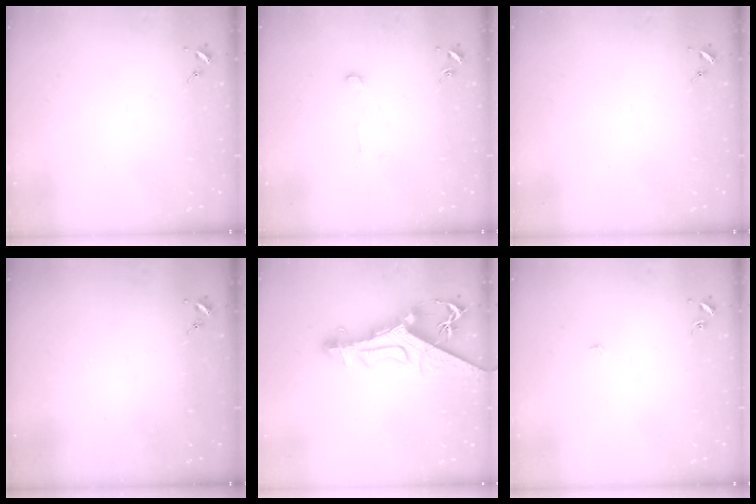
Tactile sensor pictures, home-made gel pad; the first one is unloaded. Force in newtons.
{"total": 3.7, "press": 3.7, "slide": 0.3}
{"total": 0.0}
{"total": 0.0}
{"total": 15.3, "press": 15.2, "slide": 1.6}
{"total": 2.3, "press": 2.3, "slide": 0.1}